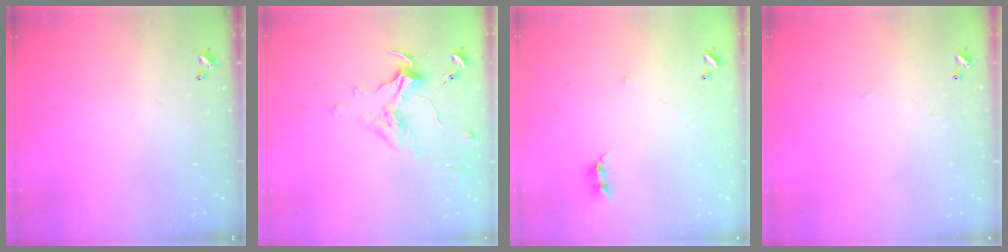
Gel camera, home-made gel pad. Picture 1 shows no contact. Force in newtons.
{"total": 1.7, "press": 1.5, "slide": 0.8}
{"total": 5.5, "press": 5.5, "slide": 0.7}
{"total": 1.7, "press": 1.7, "slide": 0.4}